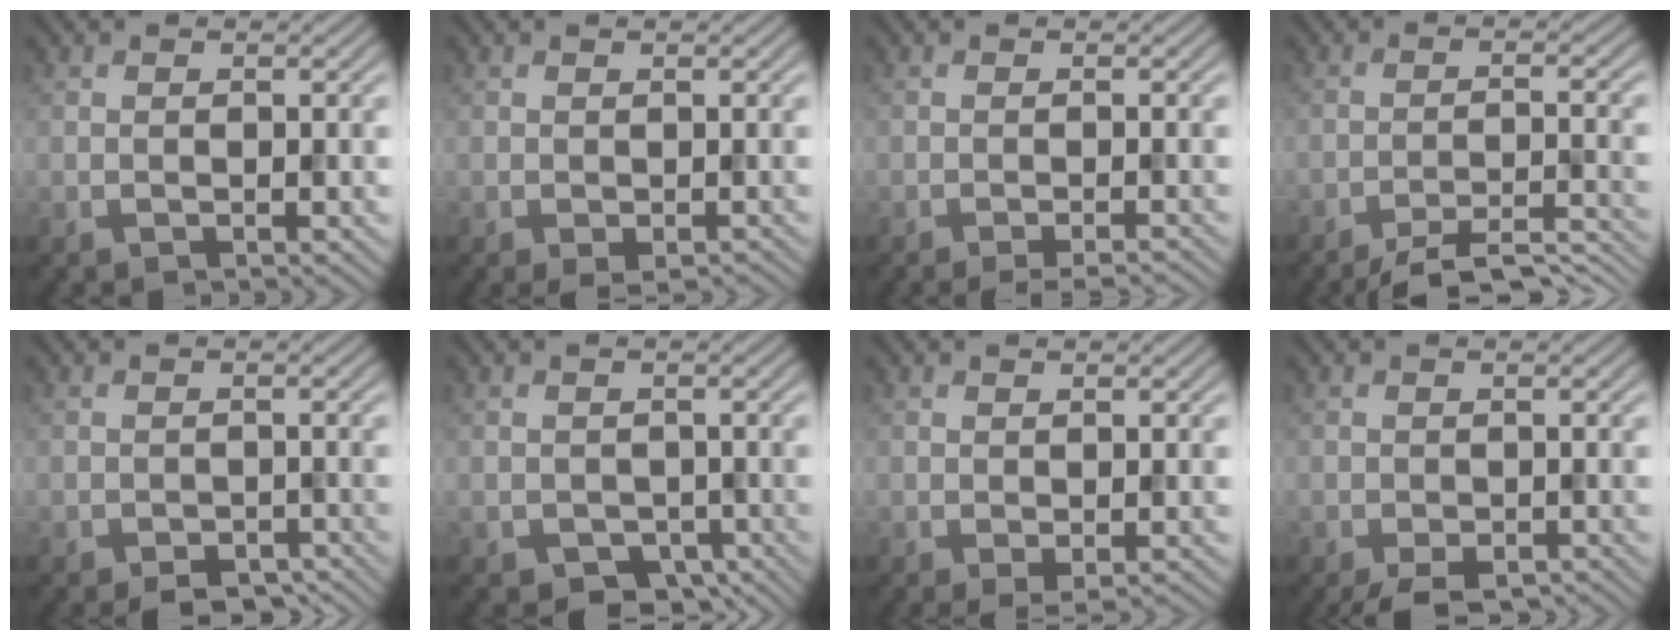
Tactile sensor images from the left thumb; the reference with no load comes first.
{"total": 2.0, "force": [-1.2, 0.9, 1.4], "torque": [-0.026, -0.006, -0.014]}
{"total": 2.5, "force": [-1.9, 0.3, 1.7], "torque": [-0.026, 0.004, -0.033]}
{"total": 7.0, "force": [-5.9, 1.2, 3.6], "torque": [-0.067, 0.000, -0.085]}
{"total": 3.6, "force": [-2.9, 1.5, 1.4], "torque": [-0.022, -0.009, -0.044]}
{"total": 3.0, "force": [-1.8, 2.2, 1.0], "torque": [-0.017, -0.013, -0.029]}
{"total": 1.8, "force": [-0.9, 0.6, 1.4], "torque": [-0.030, -0.007, -0.012]}
{"total": 4.1, "force": [-3.1, 1.8, 2.1], "torque": [-0.032, -0.013, -0.054]}